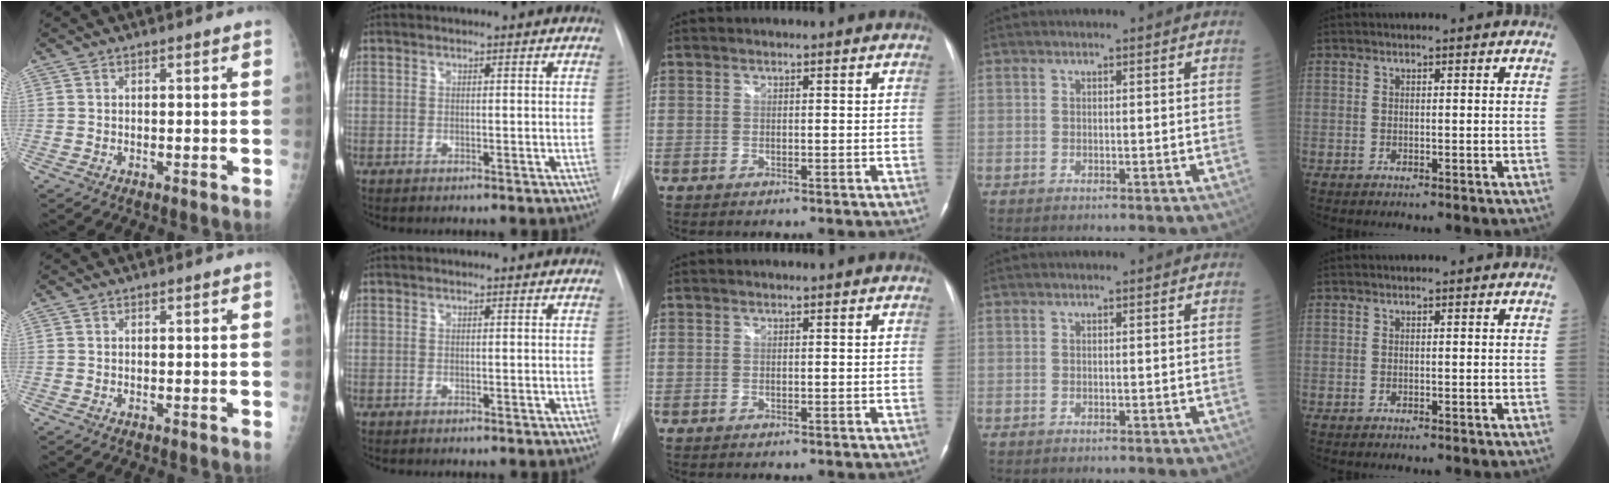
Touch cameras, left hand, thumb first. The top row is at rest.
{}